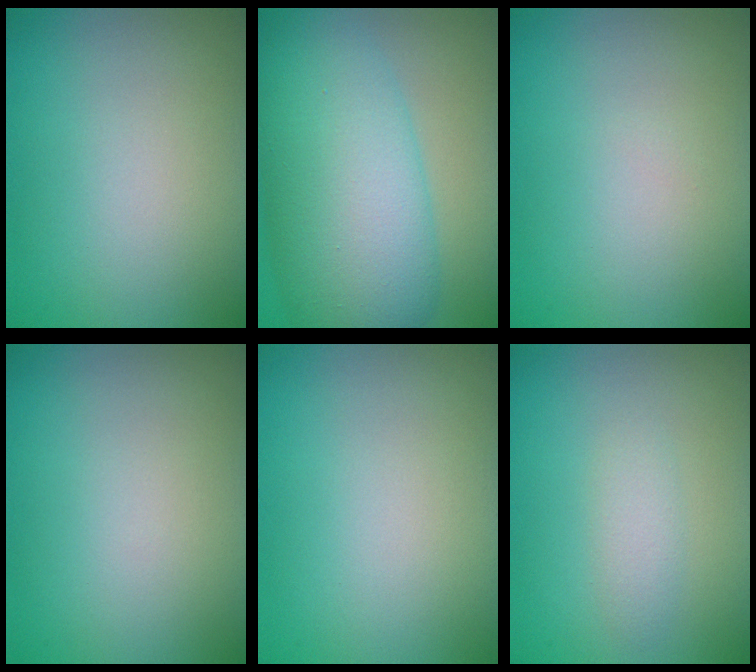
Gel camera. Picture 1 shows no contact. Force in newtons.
{"total": 11.1, "press": 11.1, "slide": 0.2}
{"total": 0.0}
{"total": 0.0}
{"total": 0.0}
{"total": 1.4, "press": 1.4, "slide": 0.1}